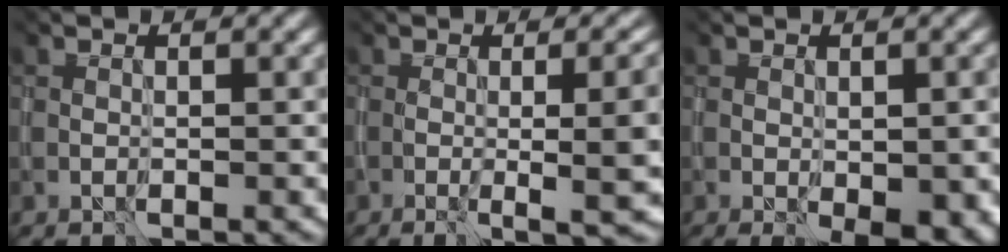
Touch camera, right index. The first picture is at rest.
{"total": 8.5, "force": [-1.5, 2.4, 8.0], "torque": [-0.093, -0.005, 0.009]}
{"total": 4.3, "force": [-2.0, 2.0, 3.3], "torque": [-0.037, -0.015, -0.005]}